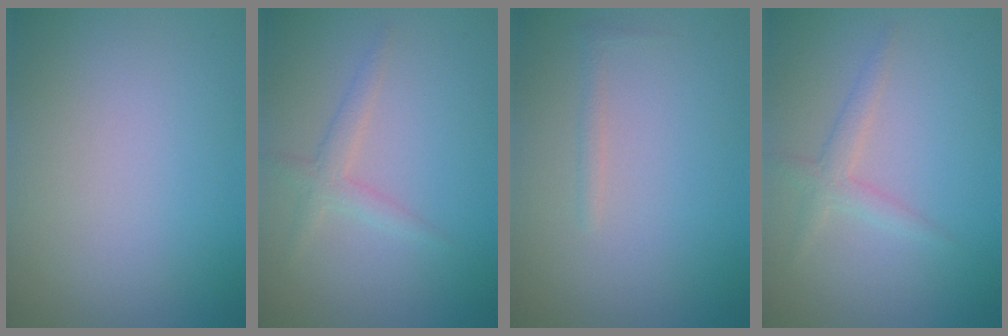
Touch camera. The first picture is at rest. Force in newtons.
{"total": 1.8, "press": 1.8, "slide": 0.0}
{"total": 0.7, "press": 0.7, "slide": 0.0}
{"total": 1.8, "press": 1.8, "slide": 0.0}